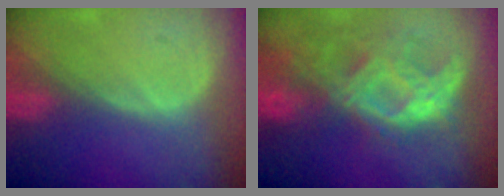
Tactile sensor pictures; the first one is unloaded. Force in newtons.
{"total": 10.5, "press": 9.2, "slide": 5.0}